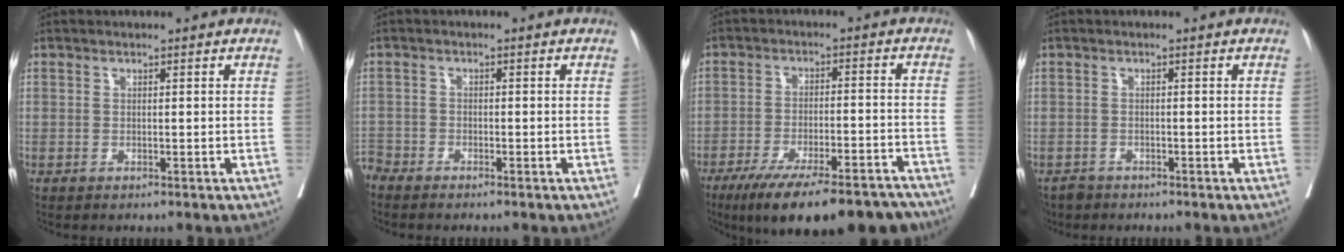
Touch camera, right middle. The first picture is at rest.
{"total": 2.7, "force": [-2.6, 0.7, 0.1], "torque": [-0.002, -0.006, -0.051]}
{"total": 18.8, "force": [-15.1, 4.0, 10.4], "torque": [-0.128, -0.004, -0.221]}
{"total": 2.3, "force": [-1.8, 1.5, 0.1], "torque": [-0.007, 0.001, -0.030]}